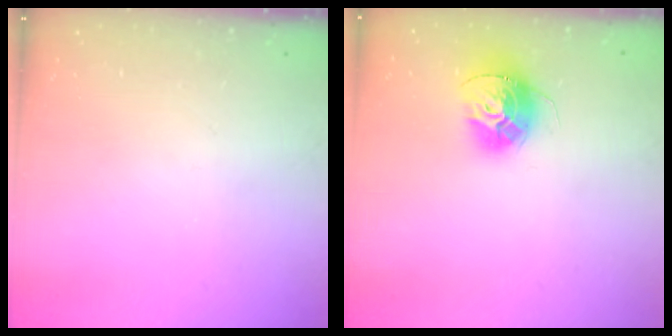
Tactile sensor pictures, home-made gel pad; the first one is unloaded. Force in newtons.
{"total": 12.7, "press": 12.7, "slide": 1.0}